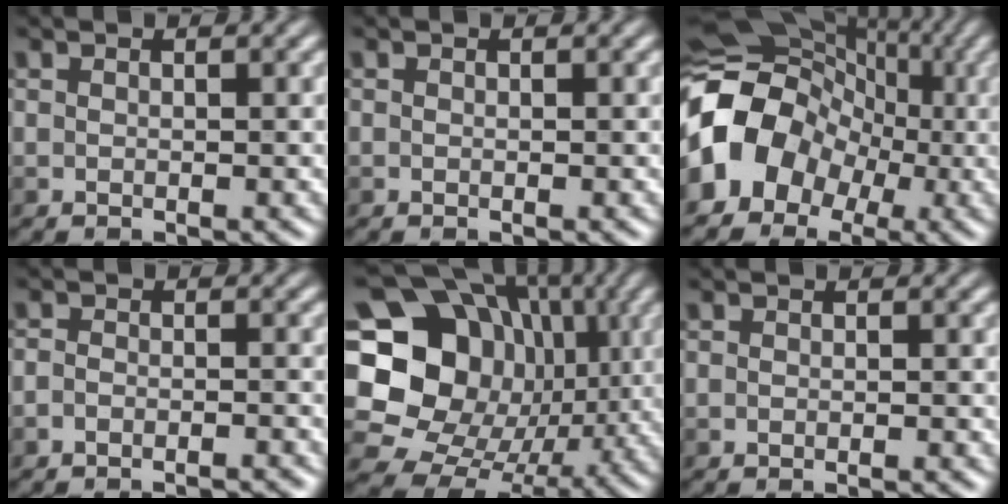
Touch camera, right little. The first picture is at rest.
{"total": 0.0}
{"total": 10.7, "force": [-2.0, 9.0, 5.5], "torque": [-0.098, 0.006, -0.050]}
{"total": 3.3, "force": [-3.1, 0.7, 0.8], "torque": [-0.009, 0.015, -0.044]}
{"total": 19.4, "force": [1.9, 17.2, 8.9], "torque": [-0.166, 0.043, 0.009]}
{"total": 0.9, "force": [-0.8, 0.1, 0.4], "torque": [-0.002, -0.004, -0.015]}